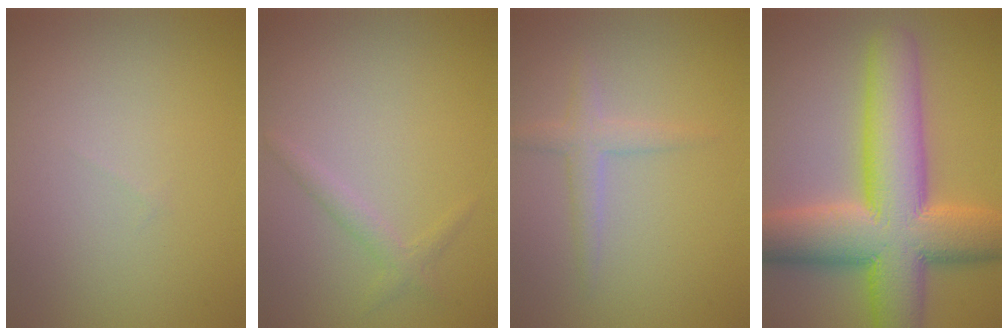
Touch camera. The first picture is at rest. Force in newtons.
{"total": 1.3, "press": 1.3, "slide": 0.0}
{"total": 1.9, "press": 1.9, "slide": 0.2}
{"total": 13.2, "press": 13.2, "slide": 0.5}